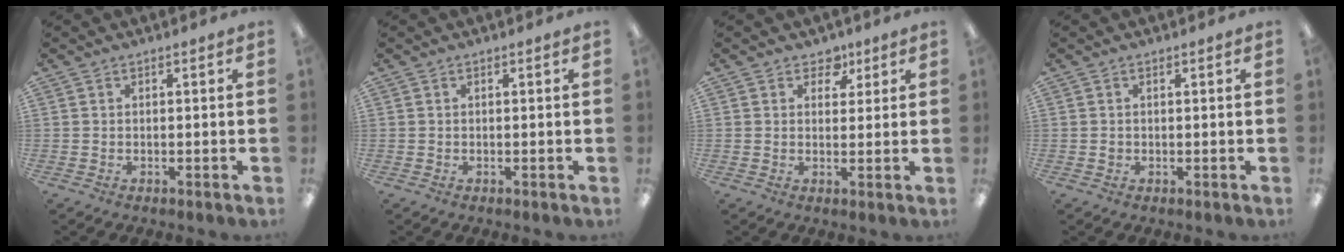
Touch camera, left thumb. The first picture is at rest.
{"total": 0.0}
{"total": 4.3, "force": [2.5, 3.0, 1.6], "torque": [-0.009, -0.010, 0.041]}
{"total": 0.6, "force": [0.0, 0.6, 0.2], "torque": [-0.006, 0.005, -0.001]}